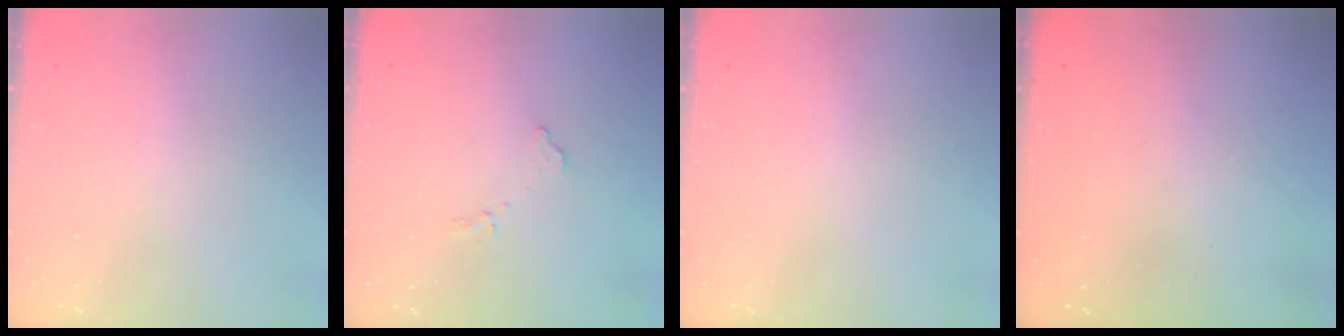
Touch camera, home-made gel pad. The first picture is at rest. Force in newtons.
{"total": 7.7, "press": 7.6, "slide": 0.3}
{"total": 0.0}
{"total": 3.3, "press": 3.3, "slide": 0.1}